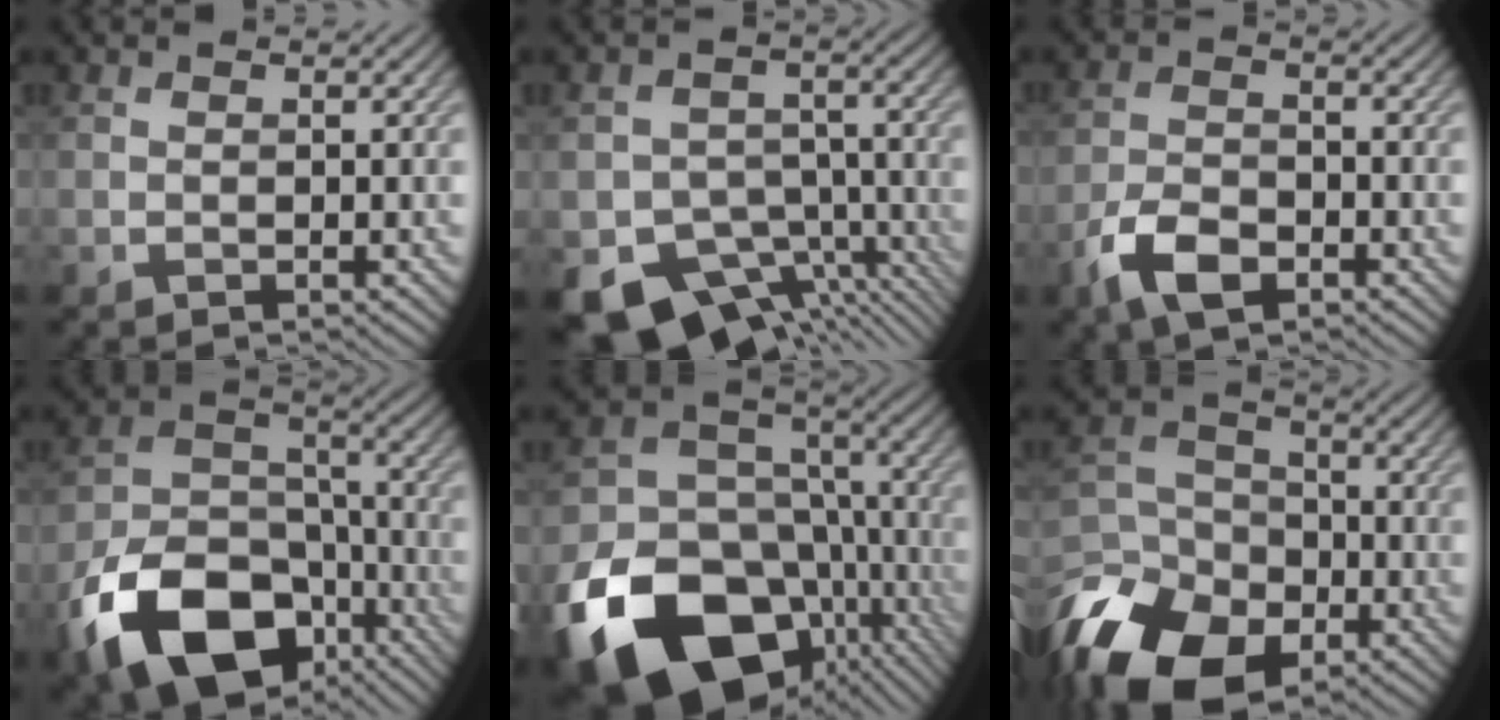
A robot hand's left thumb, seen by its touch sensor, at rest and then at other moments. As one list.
[{"total": 12.0, "force": [-8.0, 7.3, 5.0], "torque": [-0.077, -0.032, -0.114]}, {"total": 5.7, "force": [-3.5, 2.8, 3.5], "torque": [-0.075, -0.007, -0.077]}, {"total": 17.4, "force": [-9.7, 10.9, 9.5], "torque": [-0.198, -0.048, -0.172]}, {"total": 22.7, "force": [-10.9, 16.6, 11.1], "torque": [-0.234, -0.063, -0.143]}, {"total": 17.0, "force": [-9.8, 11.3, 8.1], "torque": [-0.229, -0.059, -0.156]}]